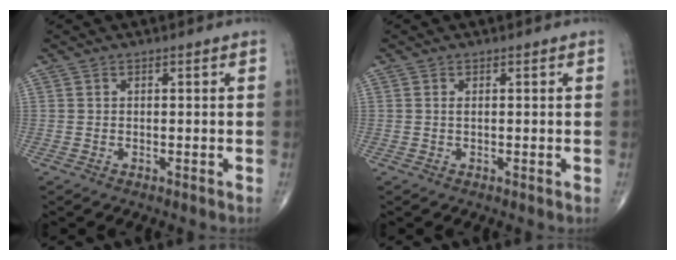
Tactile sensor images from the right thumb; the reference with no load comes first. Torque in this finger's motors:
{"motor_torque": [0.59, -0.06, -0.02, -0.19, 0.07]}